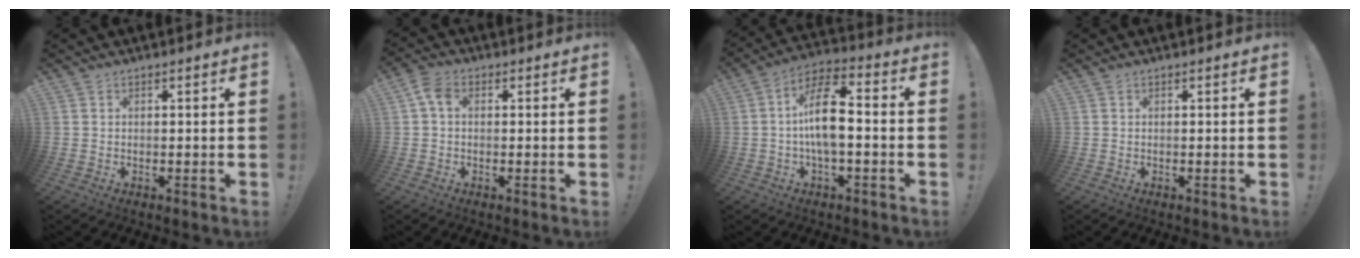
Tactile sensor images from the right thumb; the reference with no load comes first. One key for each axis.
{"total": 4.6, "fx": 0.8, "fy": 2.9, "fz": 3.5, "tx": -0.073, "ty": 0.007, "tz": 0.017}
{"total": 13.3, "fx": -0.5, "fy": 5.8, "fz": 11.9, "tx": -0.208, "ty": 0.013, "tz": -0.014}
{"total": 0.0}